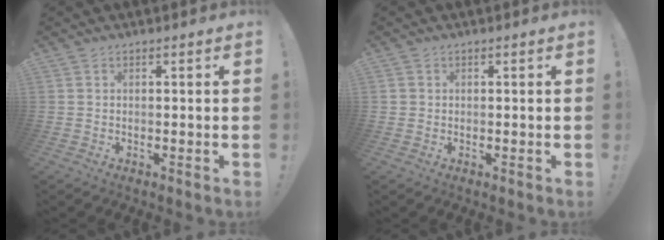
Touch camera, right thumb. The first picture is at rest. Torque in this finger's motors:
{"motor_torque": [-0.15, -0.06, -0.11, 0.12, 0.00]}